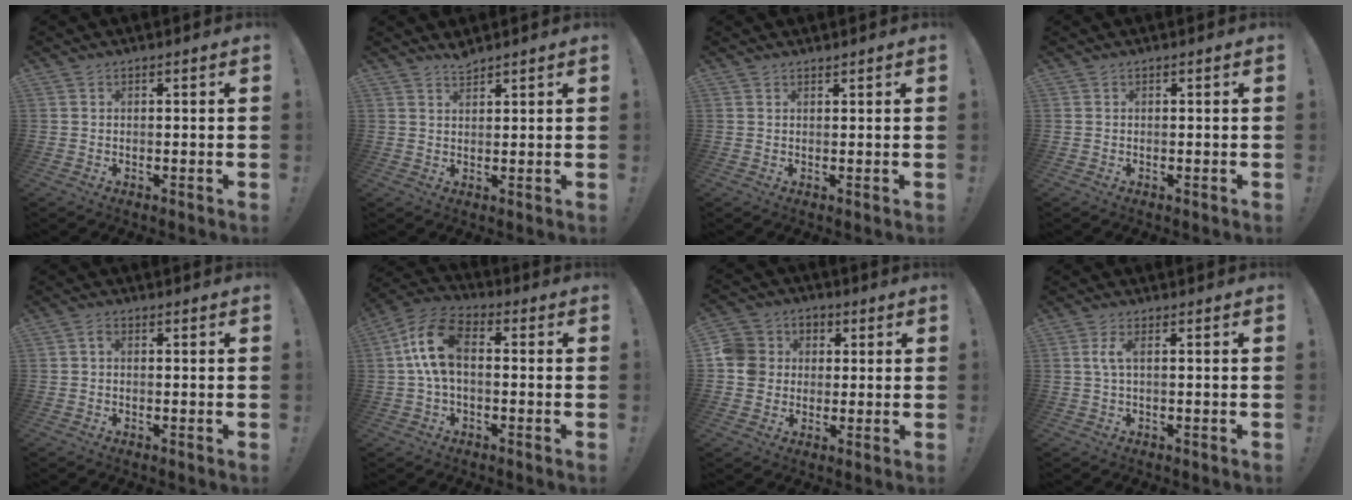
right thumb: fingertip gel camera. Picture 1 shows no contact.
{"total": 2.4, "force": [2.3, 0.4, 0.5], "torque": [-0.003, -0.016, 0.040]}
{"total": 0.7, "force": [0.7, 0.0, 0.0], "torque": [0.002, -0.002, 0.013]}
{"total": 0.0}
{"total": 1.3, "force": [-0.4, 0.8, 1.0], "torque": [-0.023, 0.007, -0.006]}
{"total": 12.8, "force": [1.4, 7.1, 10.6], "torque": [-0.209, 0.011, 0.027]}
{"total": 9.5, "force": [0.1, 9.0, 3.0], "torque": [-0.043, 0.012, 0.005]}
{"total": 3.7, "force": [0.6, 0.7, 3.6], "torque": [-0.079, 0.000, 0.009]}